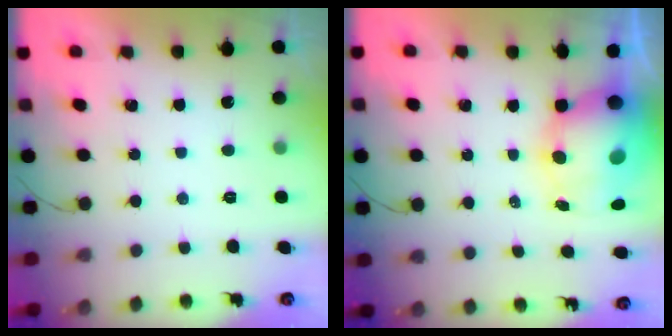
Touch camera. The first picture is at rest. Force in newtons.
{"total": 11.8, "press": 11.3, "slide": 3.2}